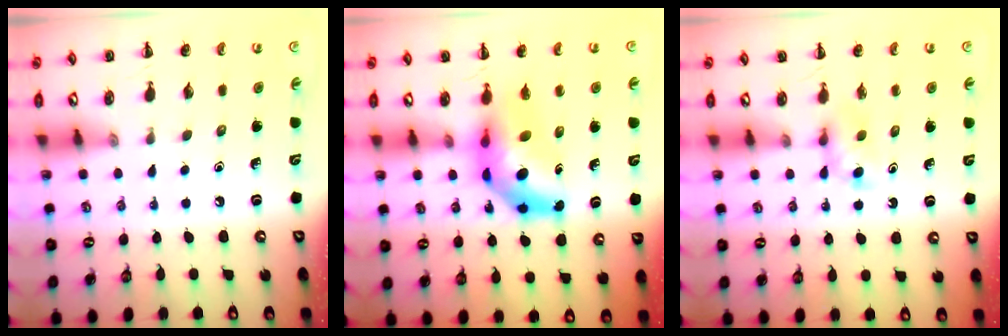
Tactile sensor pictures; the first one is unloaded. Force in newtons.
{"total": 8.7, "press": 8.3, "slide": 2.6}
{"total": 3.5, "press": 3.2, "slide": 1.5}